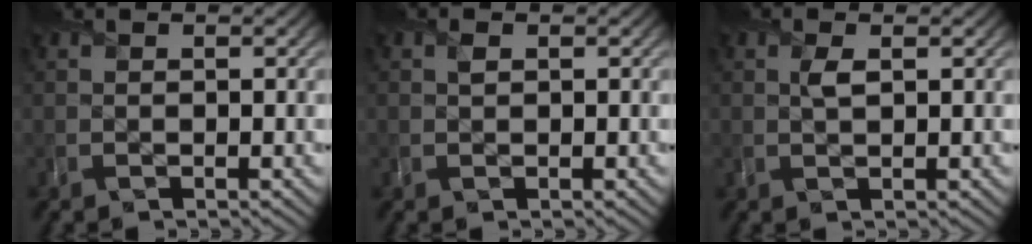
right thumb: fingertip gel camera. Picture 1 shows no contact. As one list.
[{"total": 0.9, "force": [0.3, 0.7, 0.5], "torque": [-0.014, -0.003, 0.004]}, {"total": 1.7, "force": [0.5, 0.8, 1.5], "torque": [-0.034, -0.003, 0.008]}]